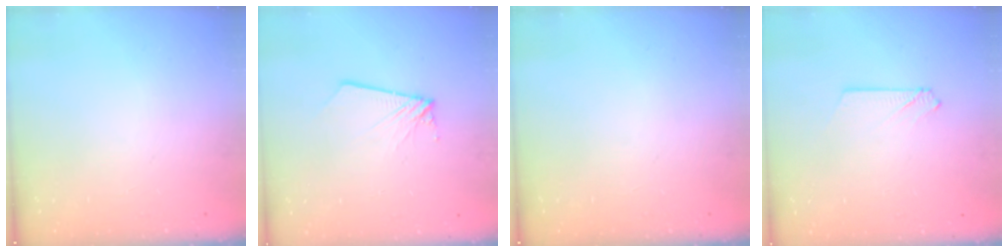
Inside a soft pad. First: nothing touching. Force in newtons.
{"total": 2.8, "press": 2.8, "slide": 0.3}
{"total": 0.0}
{"total": 2.6, "press": 2.6, "slide": 0.3}